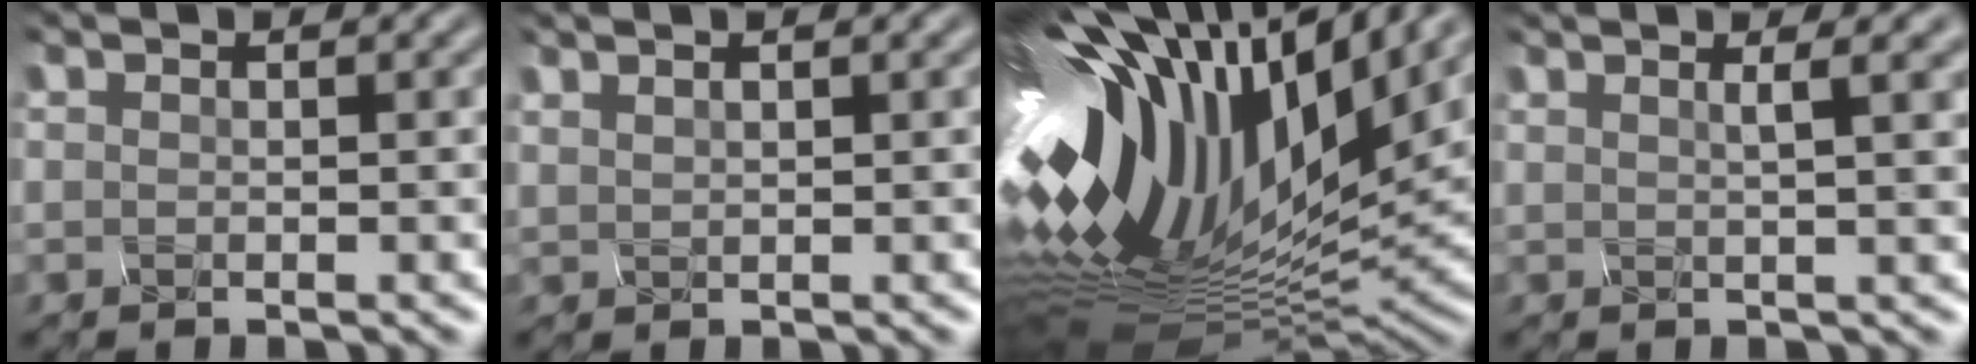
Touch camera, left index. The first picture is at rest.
{"total": 0.8, "force": [0.6, 0.2, 0.5], "torque": [-0.011, 0.004, 0.015]}
{"total": 16.4, "force": [3.6, 7.5, 14.1], "torque": [-0.290, 0.011, 0.065]}
{"total": 3.2, "force": [1.7, 0.6, 2.6], "torque": [-0.033, 0.020, 0.014]}